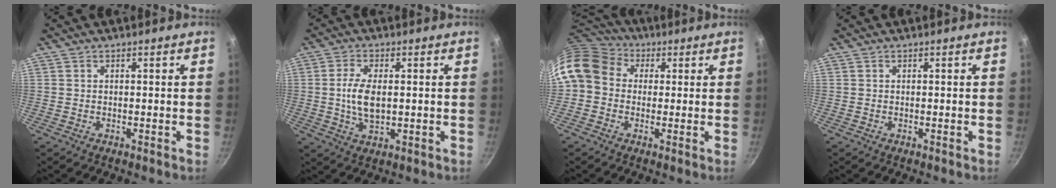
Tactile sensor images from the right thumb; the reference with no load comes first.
{"total": 7.0, "force": [0.2, 3.5, 6.1], "torque": [-0.125, -0.001, 0.007]}
{"total": 12.8, "force": [2.4, 10.5, 6.9], "torque": [-0.123, 0.027, 0.025]}
{"total": 0.0}